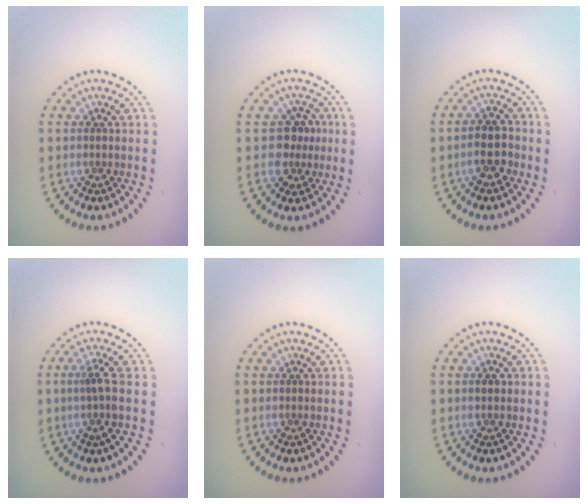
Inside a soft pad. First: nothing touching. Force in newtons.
{"total": 2.8, "press": 2.5, "slide": 1.3}
{"total": 2.8, "press": 2.6, "slide": 0.9}
{"total": 2.0, "press": 1.4, "slide": 1.4}
{"total": 0.0}
{"total": 1.1, "press": 1.1, "slide": 0.1}